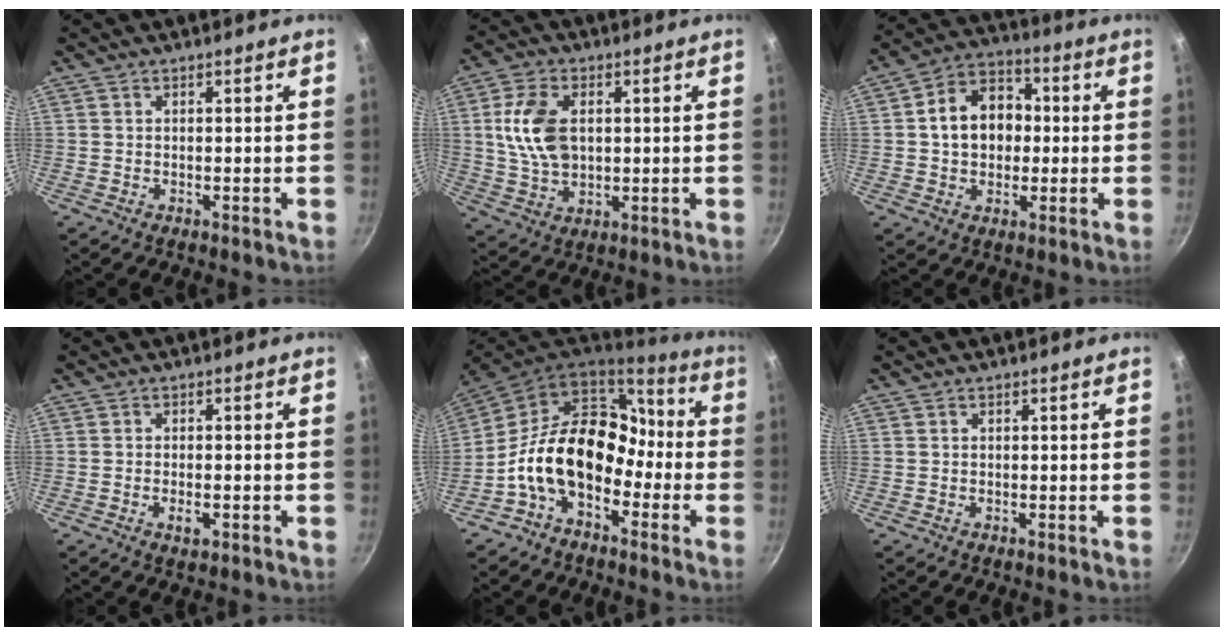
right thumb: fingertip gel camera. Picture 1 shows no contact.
{"total": 11.5, "force": [1.9, 7.4, 8.6], "torque": [-0.151, -0.005, 0.036]}
{"total": 12.3, "force": [0.8, 9.5, 7.8], "torque": [-0.092, 0.026, 0.000]}
{"total": 2.5, "force": [-0.9, 1.1, 2.0], "torque": [-0.038, 0.001, -0.017]}
{"total": 18.3, "force": [-4.6, 12.4, 12.6], "torque": [-0.177, 0.070, -0.099]}
{"total": 0.0}